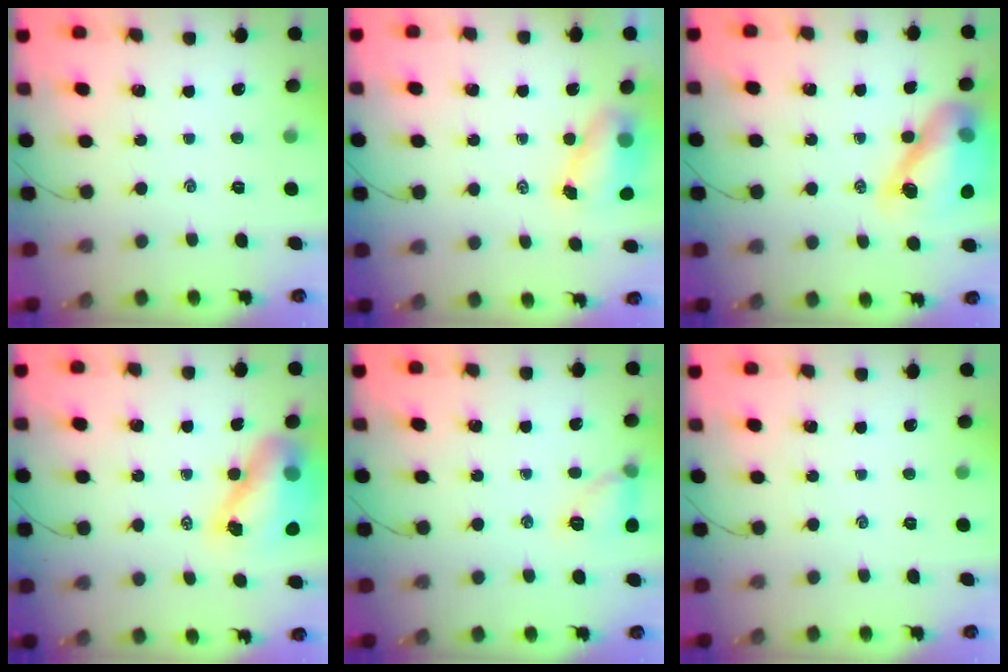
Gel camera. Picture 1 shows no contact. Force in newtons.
{"total": 5.7, "press": 5.7, "slide": 0.7}
{"total": 15.5, "press": 14.9, "slide": 4.1}
{"total": 13.6, "press": 13.0, "slide": 4.0}
{"total": 8.3, "press": 8.3, "slide": 0.3}
{"total": 0.0}